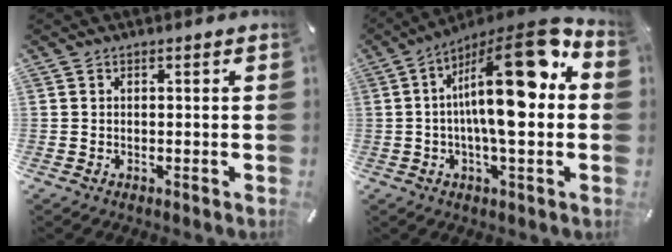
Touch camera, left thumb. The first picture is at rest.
{"total": 20.9, "force": [3.7, 5.9, 19.7], "torque": [-0.323, -0.028, 0.053]}